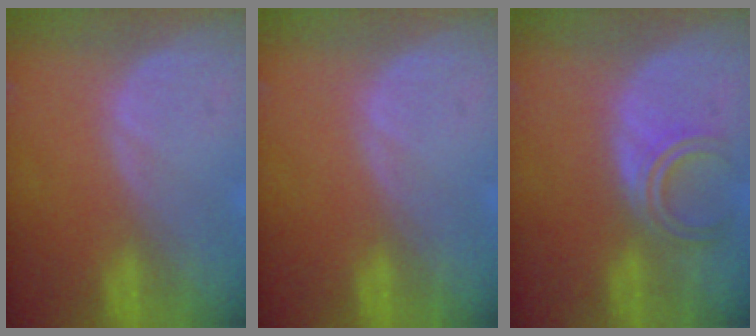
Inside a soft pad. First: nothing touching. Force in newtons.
{"total": 0.0}
{"total": 4.4, "press": 4.3, "slide": 1.1}